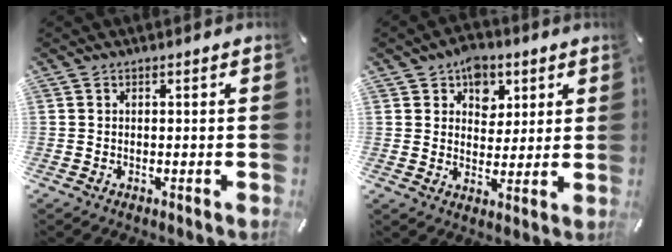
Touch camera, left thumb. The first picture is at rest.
{"total": 7.3, "force": [3.8, 5.8, 2.1], "torque": [-0.016, -0.017, 0.065]}